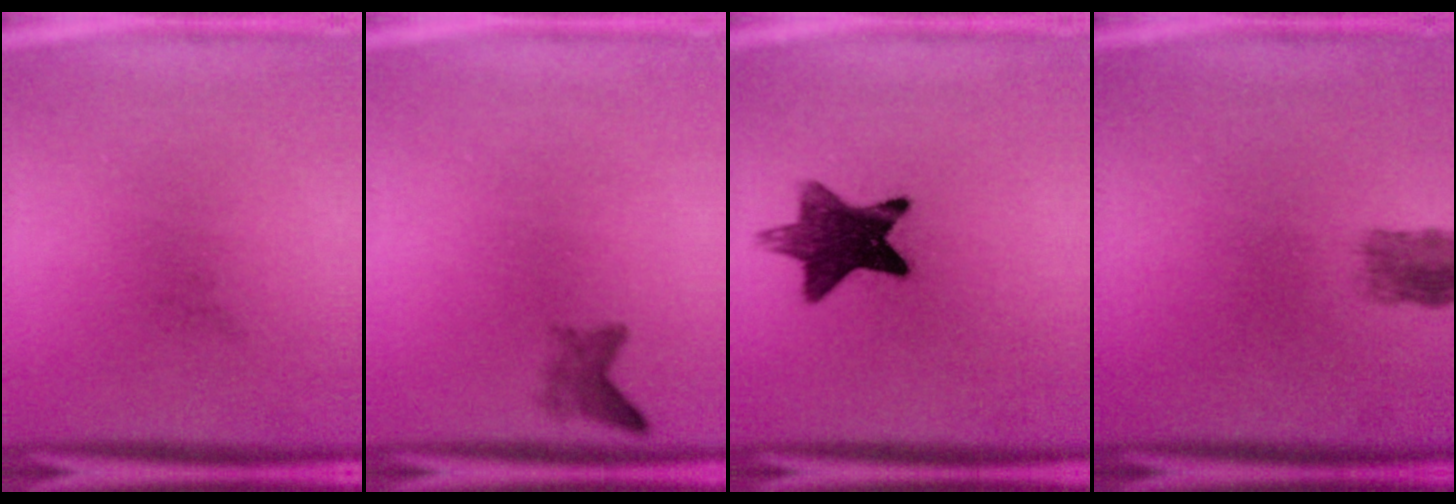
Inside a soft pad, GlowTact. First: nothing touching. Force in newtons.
{"total": 1.7}
{"total": 11.4}
{"total": 2.9}